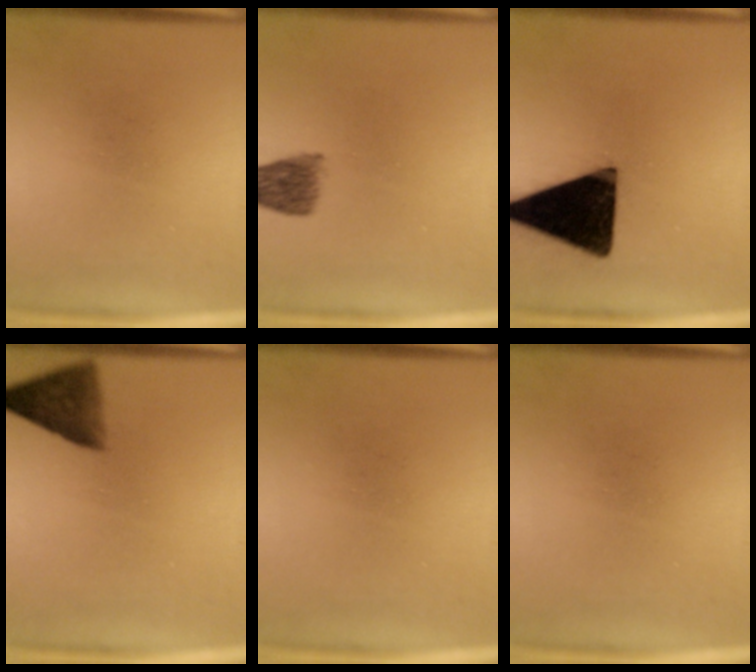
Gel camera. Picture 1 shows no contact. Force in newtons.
{"total": 4.7}
{"total": 19.2}
{"total": 6.8}
{"total": 0.0}
{"total": 0.0}